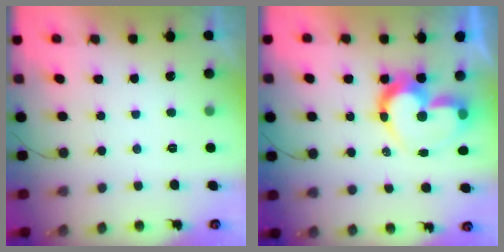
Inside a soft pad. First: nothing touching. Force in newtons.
{"total": 15.0, "press": 15.0, "slide": 1.5}